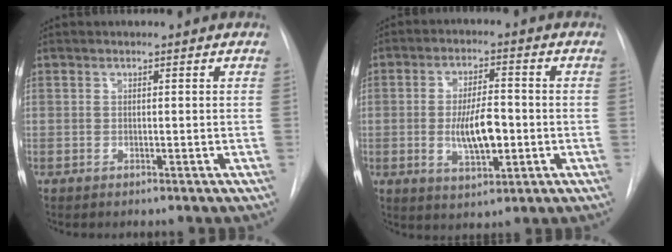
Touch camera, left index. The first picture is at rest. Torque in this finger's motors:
{"motor_torque": [1.15, 0.13, 0.54, 0.08]}